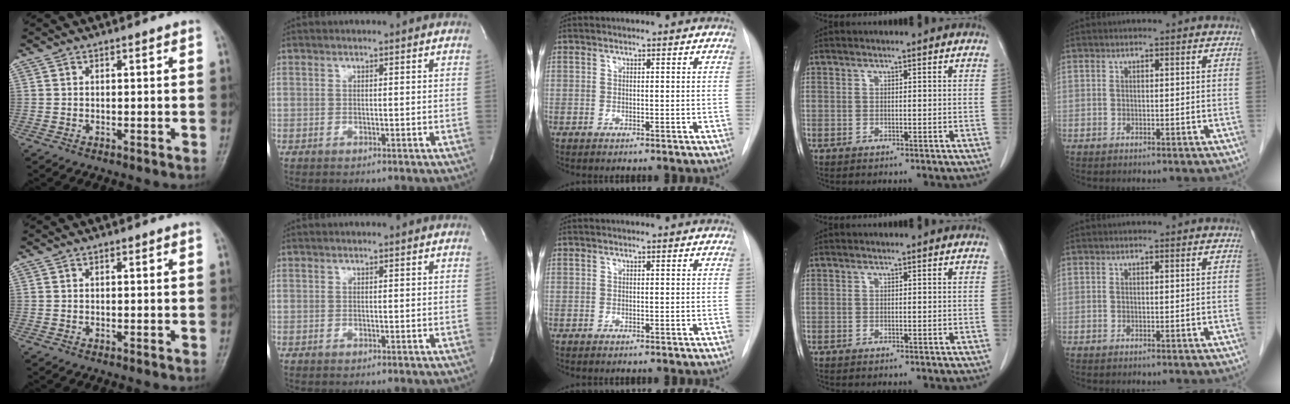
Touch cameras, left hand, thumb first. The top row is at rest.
{}